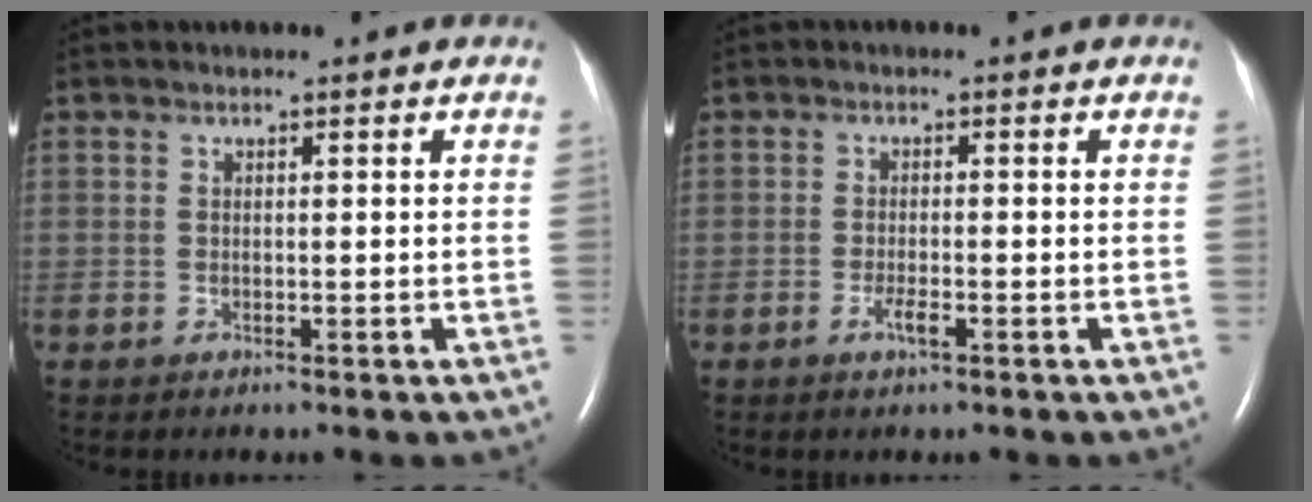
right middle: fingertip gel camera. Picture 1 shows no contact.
{"total": 2.0, "force": [-1.0, 0.3, 1.7], "torque": [-0.036, -0.001, -0.020]}